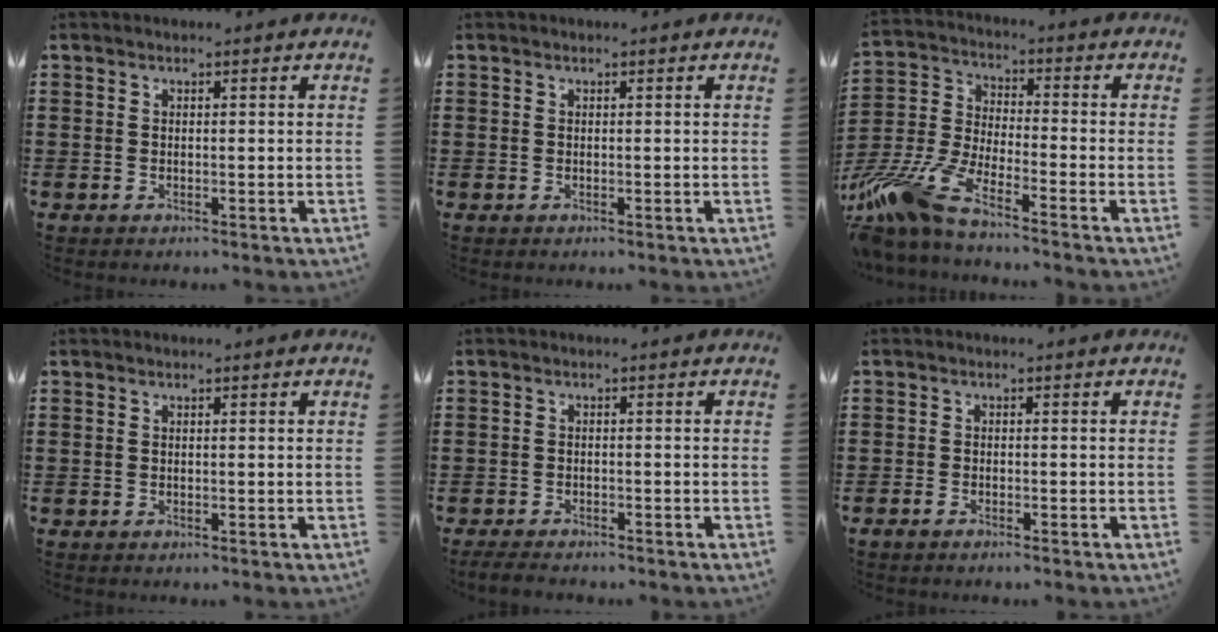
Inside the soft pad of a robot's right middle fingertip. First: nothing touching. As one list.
[{"total": 0.0}, {"total": 9.4, "force": [-7.9, 1.1, 4.9], "torque": [-0.133, -0.010, -0.164]}, {"total": 0.0}, {"total": 1.9, "force": [-1.9, 0.3, 0.2], "torque": [-0.009, 0.000, -0.040]}, {"total": 1.0, "force": [-0.9, 0.1, 0.3], "torque": [-0.010, -0.005, -0.017]}]